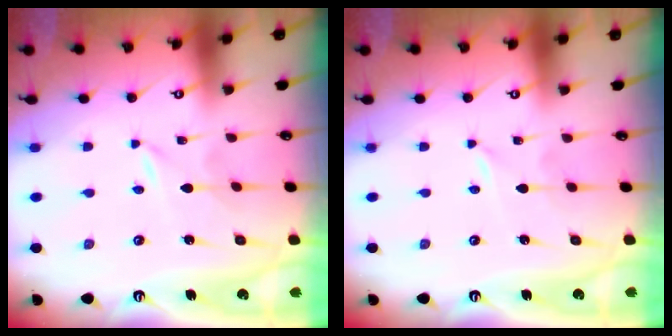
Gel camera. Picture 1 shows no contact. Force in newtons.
{"total": 0.0}